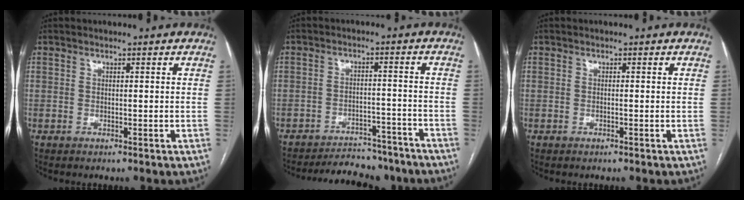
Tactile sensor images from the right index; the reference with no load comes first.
{"total": 12.8, "force": [-11.8, 3.8, 3.1], "torque": [-0.041, 0.008, -0.153]}
{"total": 0.0}